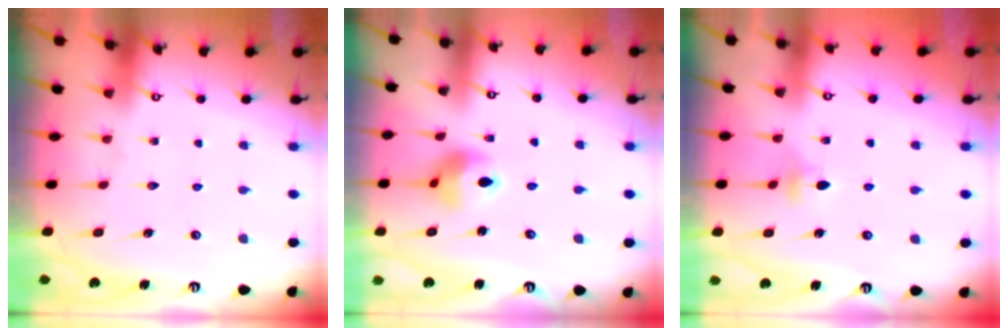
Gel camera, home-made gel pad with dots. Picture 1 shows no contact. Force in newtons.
{"total": 9.7, "press": 9.6, "slide": 1.4}
{"total": 3.6, "press": 3.5, "slide": 1.0}